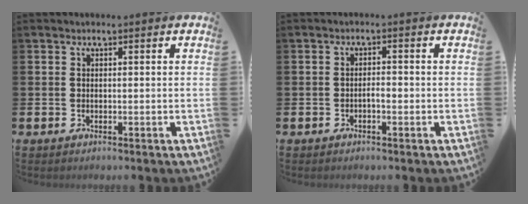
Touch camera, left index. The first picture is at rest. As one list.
[{"total": 1.2, "force": [-0.5, 0.4, 1.0], "torque": [-0.012, -0.004, -0.012]}]